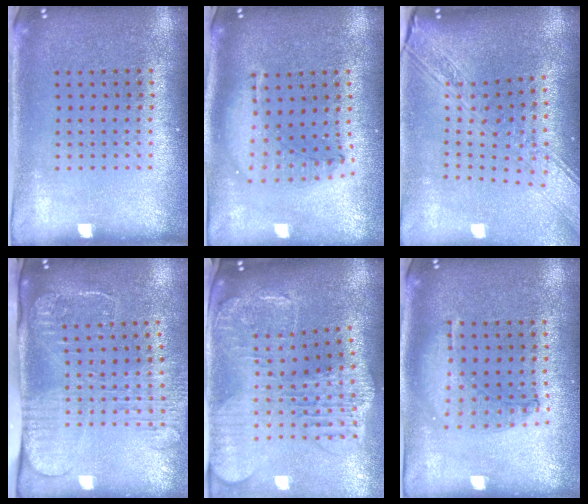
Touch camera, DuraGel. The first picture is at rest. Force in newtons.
{"total": 1.3, "press": 1.2, "slide": 0.4}
{"total": 3.0, "press": 2.3, "slide": 1.9}
{"total": 2.7, "press": 2.1, "slide": 1.7}
{"total": 2.6, "press": 2.3, "slide": 1.4}
{"total": 1.0, "press": 1.0, "slide": 0.3}